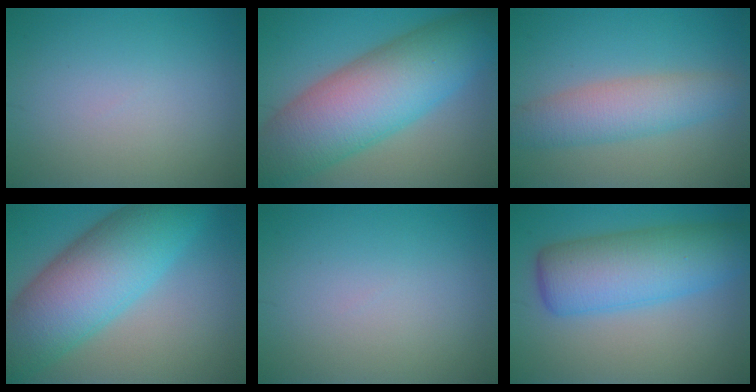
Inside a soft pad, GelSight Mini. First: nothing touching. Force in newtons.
{"total": 12.4, "press": 12.4, "slide": 0.4}
{"total": 4.8, "press": 4.8, "slide": 0.1}
{"total": 11.3, "press": 11.3, "slide": 0.4}
{"total": 0.0}
{"total": 8.2, "press": 8.2, "slide": 0.2}